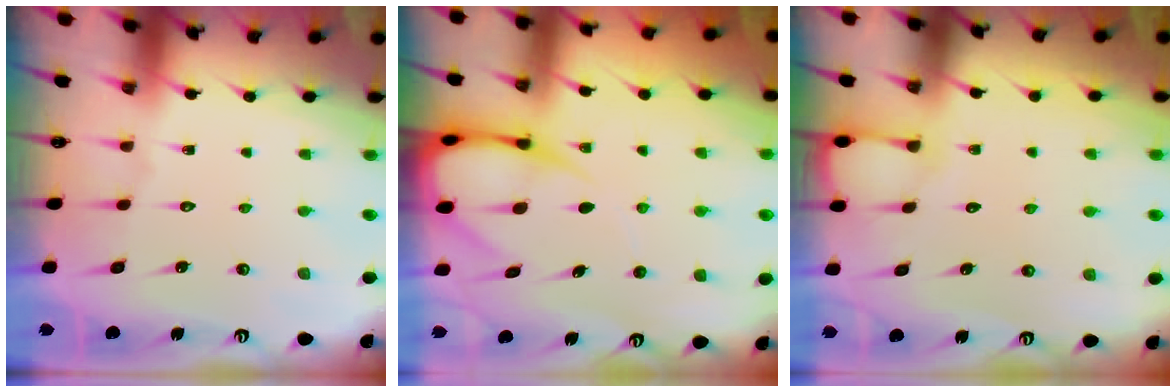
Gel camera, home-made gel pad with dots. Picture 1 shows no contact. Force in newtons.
{"total": 8.3, "press": 8.3, "slide": 1.0}
{"total": 3.1, "press": 3.1, "slide": 0.3}